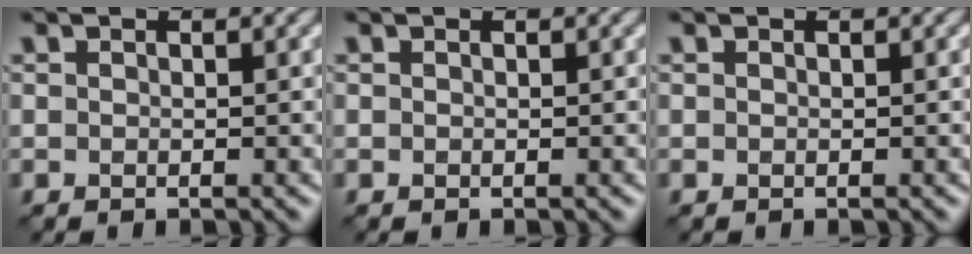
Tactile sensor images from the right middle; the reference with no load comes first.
{"total": 0.0}
{"total": 0.0}